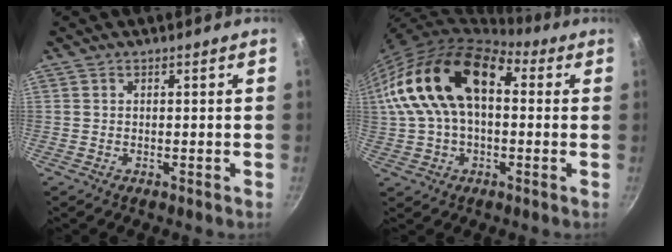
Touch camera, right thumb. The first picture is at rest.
{"total": 20.9, "force": [3.4, 12.7, 16.2], "torque": [-0.291, 0.042, 0.046]}